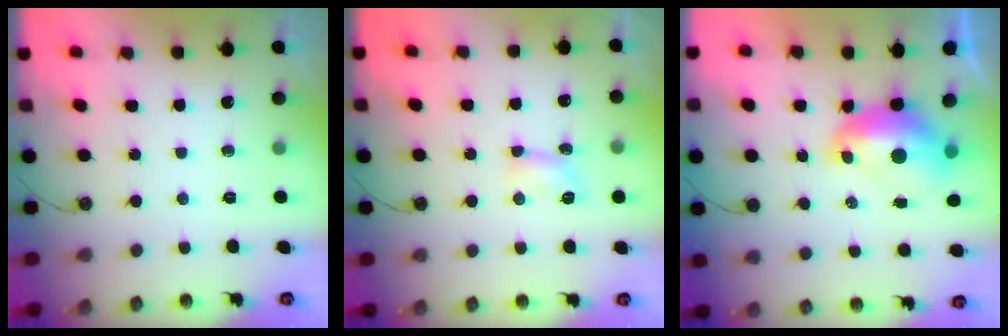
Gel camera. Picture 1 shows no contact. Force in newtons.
{"total": 2.9, "press": 2.9, "slide": 0.5}
{"total": 2.8, "press": 2.7, "slide": 0.7}